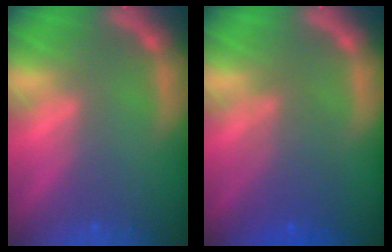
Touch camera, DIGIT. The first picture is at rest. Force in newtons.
{"total": 4.6}